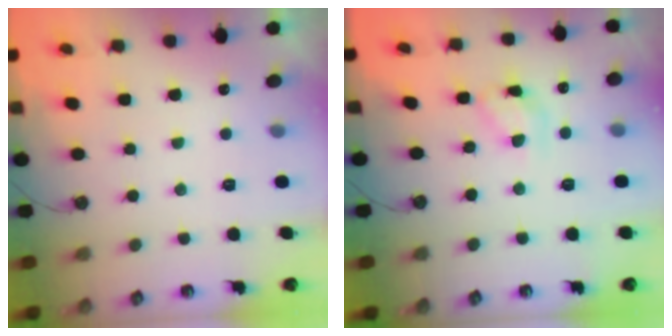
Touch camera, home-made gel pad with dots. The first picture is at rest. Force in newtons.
{"total": 8.7, "press": 8.7, "slide": 0.3}